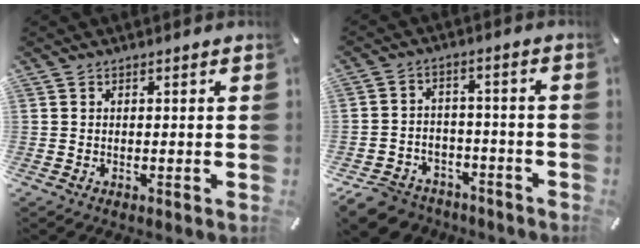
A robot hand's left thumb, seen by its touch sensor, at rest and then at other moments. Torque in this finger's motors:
{"motor_torque": [0.52, 0.99, 0.27, 0.13, 0.16]}